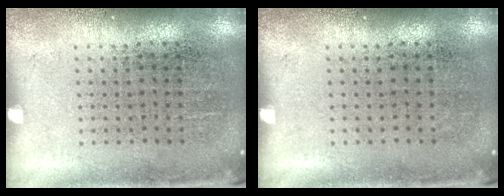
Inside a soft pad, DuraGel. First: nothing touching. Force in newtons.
{"total": 0.0}